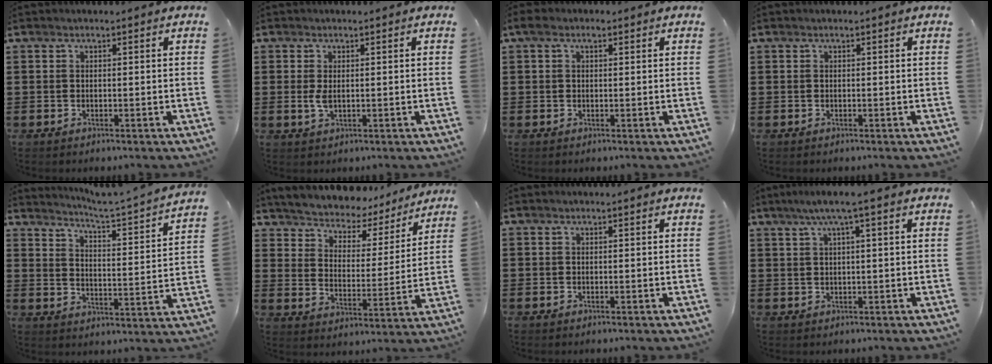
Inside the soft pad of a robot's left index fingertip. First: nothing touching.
{"total": 2.0, "force": [0.2, 0.8, 1.9], "torque": [-0.052, -0.005, -0.001]}
{"total": 1.9, "force": [0.6, 1.1, 1.4], "torque": [-0.023, 0.005, 0.006]}
{"total": 0.0}
{"total": 3.3, "force": [3.0, -0.9, 1.0], "torque": [-0.040, -0.035, 0.038]}
{"total": 4.4, "force": [4.3, 1.0, 0.0], "torque": [-0.031, -0.042, 0.067]}
{"total": 0.0}
{"total": 3.6, "force": [1.6, -0.3, 3.2], "torque": [-0.063, -0.001, 0.025]}